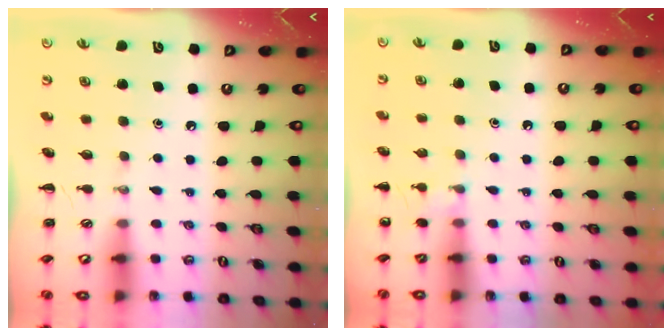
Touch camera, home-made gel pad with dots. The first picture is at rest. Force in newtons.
{"total": 5.8, "press": 5.6, "slide": 1.8}